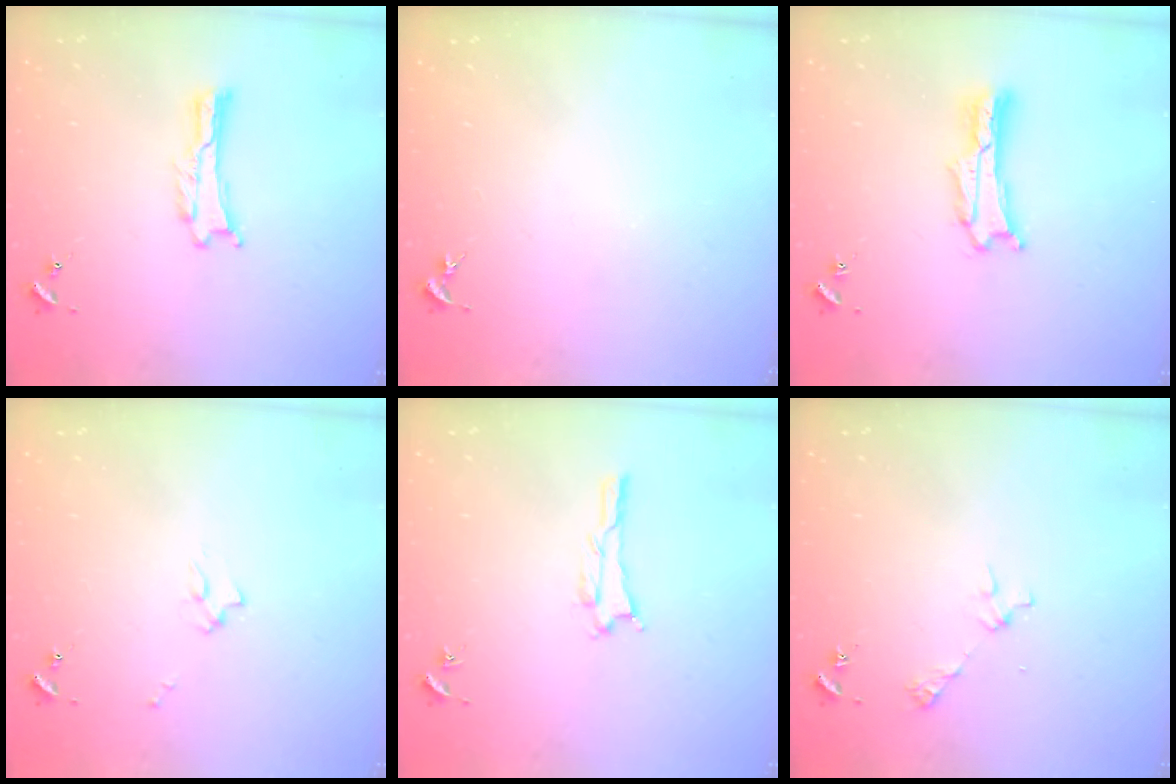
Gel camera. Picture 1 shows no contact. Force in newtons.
{"total": 0.0}
{"total": 1.7, "press": 1.7, "slide": 0.3}
{"total": 1.7, "press": 1.6, "slide": 0.2}
{"total": 1.7, "press": 1.7, "slide": 0.2}
{"total": 3.3, "press": 3.3, "slide": 0.2}